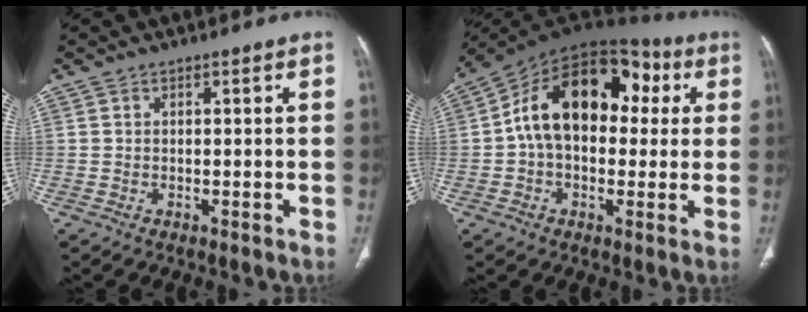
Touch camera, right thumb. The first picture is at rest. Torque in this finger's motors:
{"motor_torque": [1.63, 3.38, 1.69, -0.39, 0.21]}